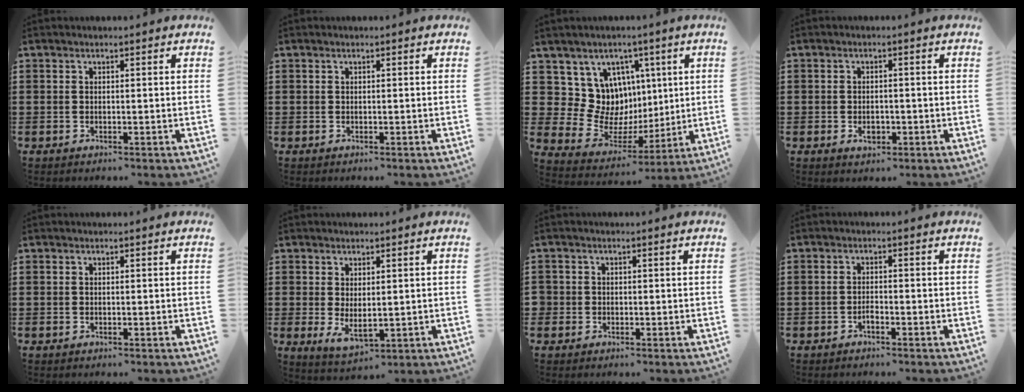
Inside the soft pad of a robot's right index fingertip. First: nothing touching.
{"total": 0.0}
{"total": 10.0, "force": [3.2, 9.3, 1.7], "torque": [-0.059, -0.049, 0.070]}
{"total": 2.3, "force": [-0.7, 1.4, 1.6], "torque": [-0.031, 0.001, -0.013]}
{"total": 0.0}
{"total": 3.0, "force": [0.2, 1.5, 2.6], "torque": [-0.056, 0.000, 0.003]}
{"total": 1.1, "force": [-0.3, 1.0, 0.2], "torque": [-0.006, 0.001, -0.007]}
{"total": 1.2, "force": [-0.9, 0.4, 0.7], "torque": [-0.017, -0.003, -0.016]}